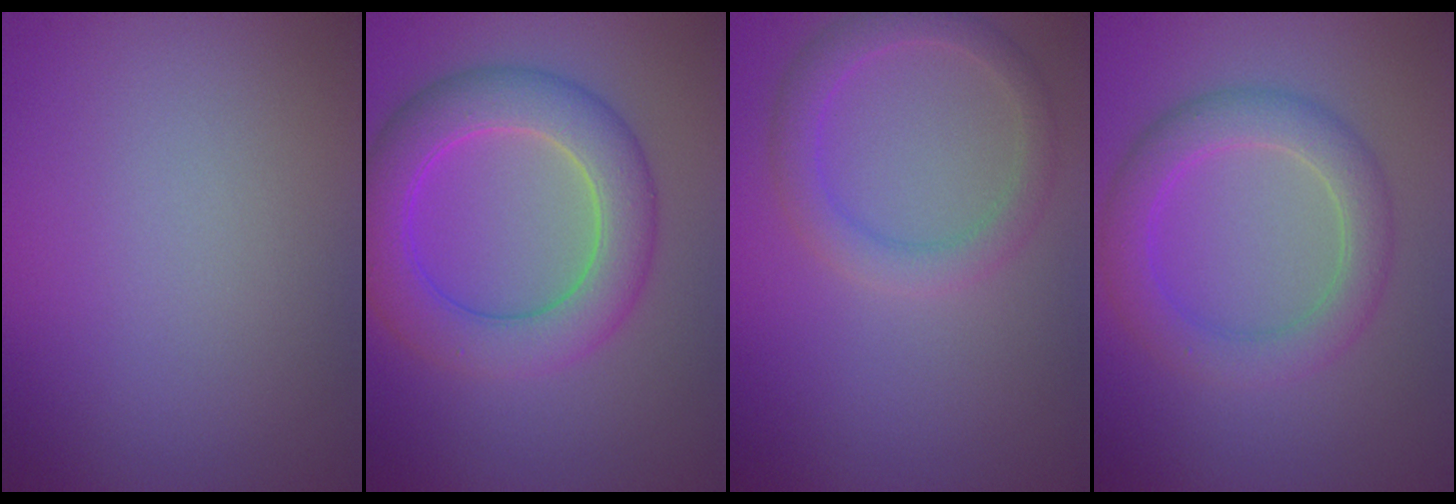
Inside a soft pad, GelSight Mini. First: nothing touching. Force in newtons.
{"total": 6.6, "press": 6.6, "slide": 0.2}
{"total": 2.9, "press": 2.9, "slide": 0.2}
{"total": 4.2, "press": 4.2, "slide": 0.2}